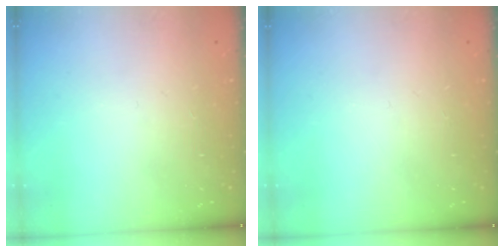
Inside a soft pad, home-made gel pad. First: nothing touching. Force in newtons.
{"total": 0.0}